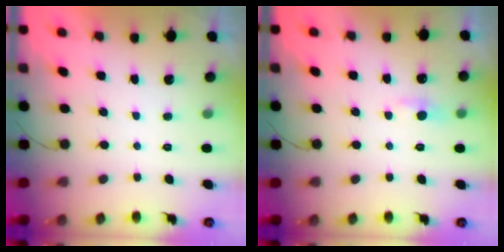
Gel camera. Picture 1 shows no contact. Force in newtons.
{"total": 5.4, "press": 5.4, "slide": 0.8}